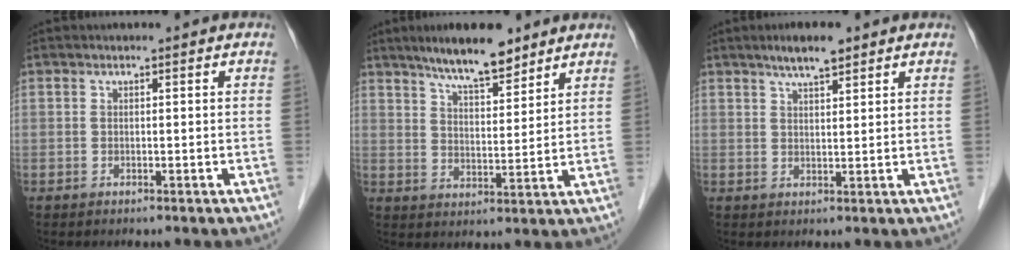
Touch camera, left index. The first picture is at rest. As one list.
[{"total": 9.4, "force": [7.4, 2.1, 5.3], "torque": [-0.090, 0.007, 0.127]}, {"total": 4.5, "force": [3.3, 0.9, 3.0], "torque": [-0.054, 0.010, 0.056]}]